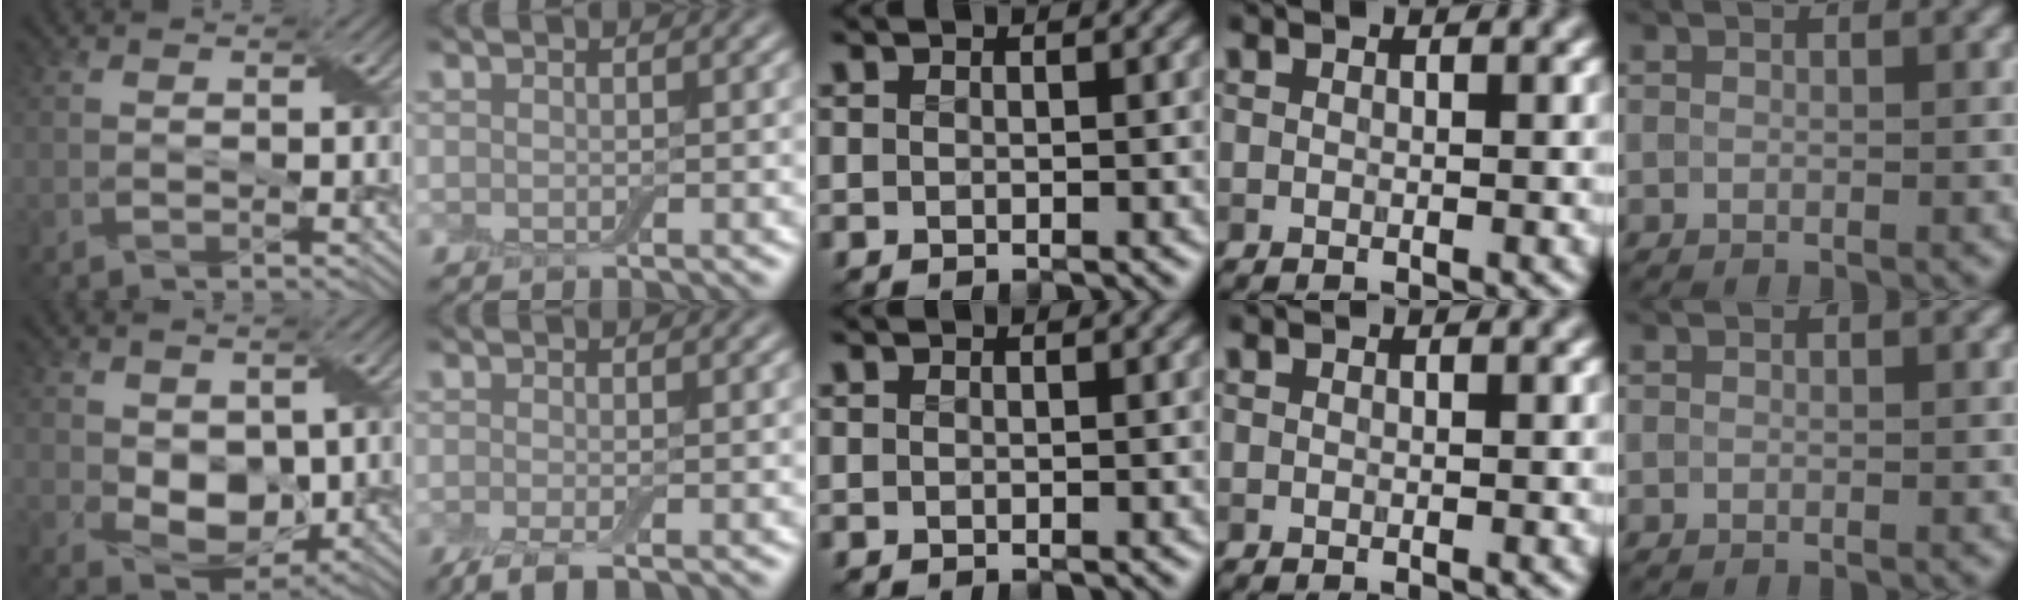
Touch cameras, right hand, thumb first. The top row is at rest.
{"thumb": {"total": 6.3, "force": [0.4, 4.6, 4.3], "torque": [-0.088, -0.015, 0.011]}, "index": {"total": 2.6, "force": [-1.4, 0.7, 2.1], "torque": [-0.043, -0.007, -0.031]}}